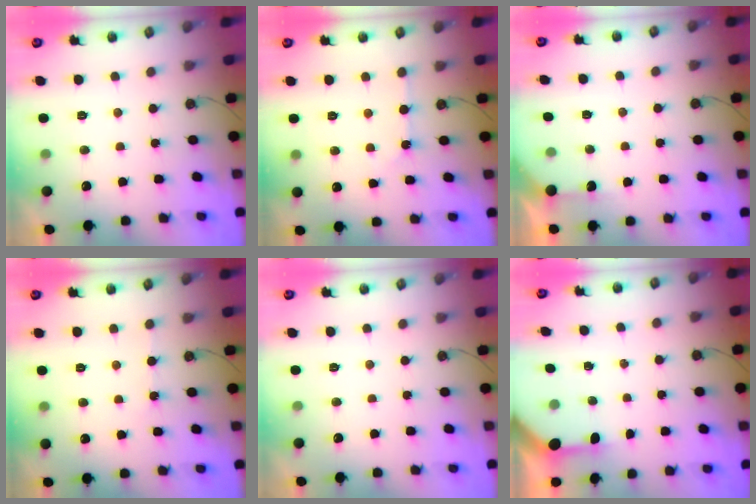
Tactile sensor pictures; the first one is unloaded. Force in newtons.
{"total": 1.9, "press": 1.8, "slide": 0.4}
{"total": 2.5, "press": 2.5, "slide": 0.2}
{"total": 1.3, "press": 1.2, "slide": 0.3}
{"total": 0.0}
{"total": 3.4, "press": 3.4, "slide": 0.4}